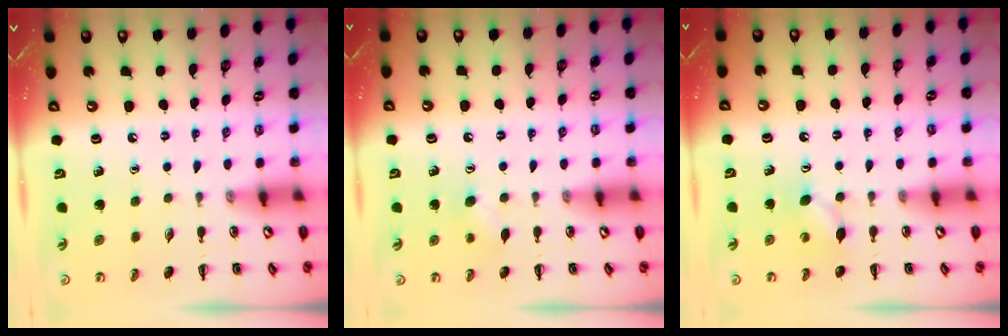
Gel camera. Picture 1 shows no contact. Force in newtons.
{"total": 6.3, "press": 6.1, "slide": 1.5}
{"total": 6.7, "press": 6.6, "slide": 1.6}